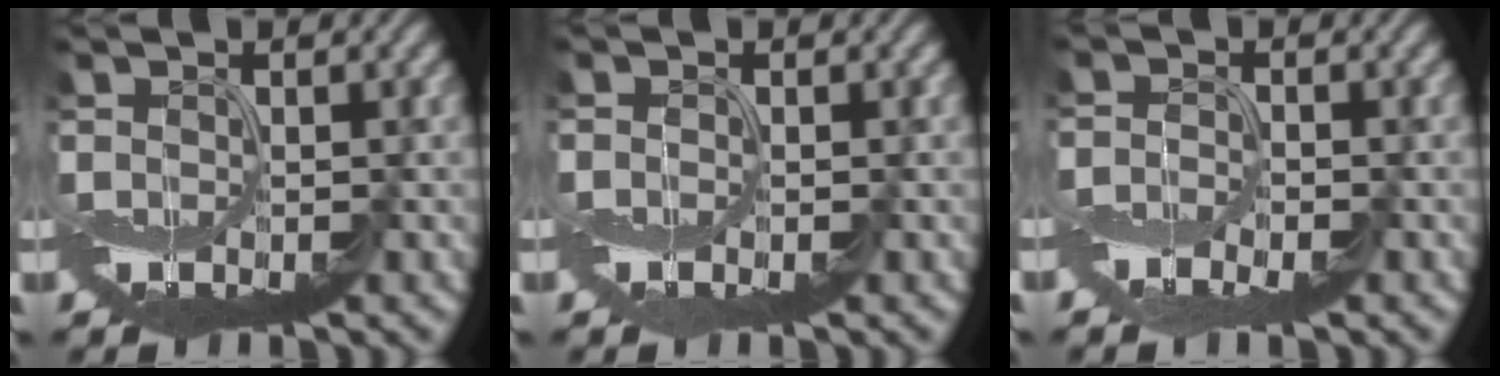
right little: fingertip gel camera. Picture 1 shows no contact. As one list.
[{"total": 0.6, "force": [-0.4, 0.4, 0.3], "torque": [-0.006, -0.001, -0.007]}, {"total": 2.2, "force": [-1.8, 0.8, 1.1], "torque": [-0.027, -0.004, -0.042]}]